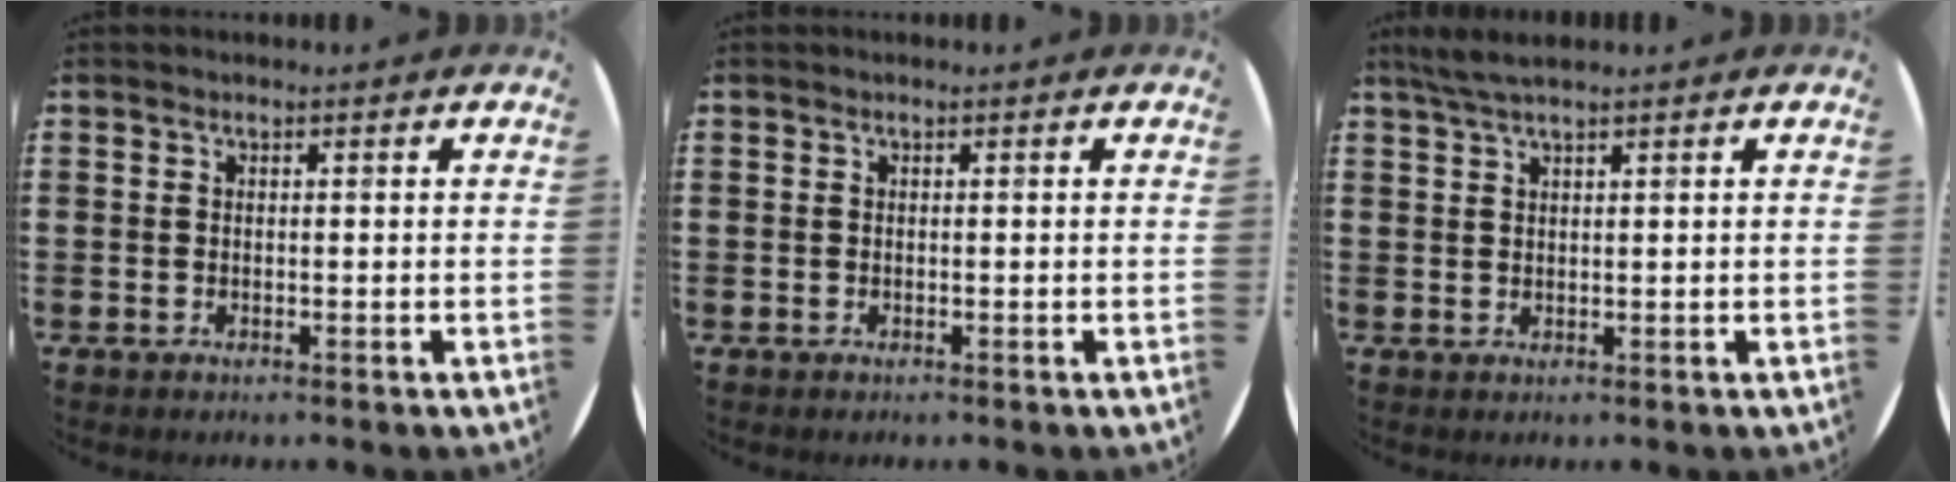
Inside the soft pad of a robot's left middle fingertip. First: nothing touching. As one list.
[{"total": 0.0}, {"total": 2.6, "force": [2.0, 0.1, 1.5], "torque": [-0.032, 0.004, 0.036]}]